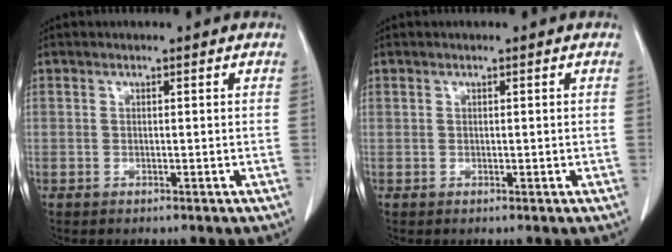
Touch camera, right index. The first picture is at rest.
{"total": 0.0}